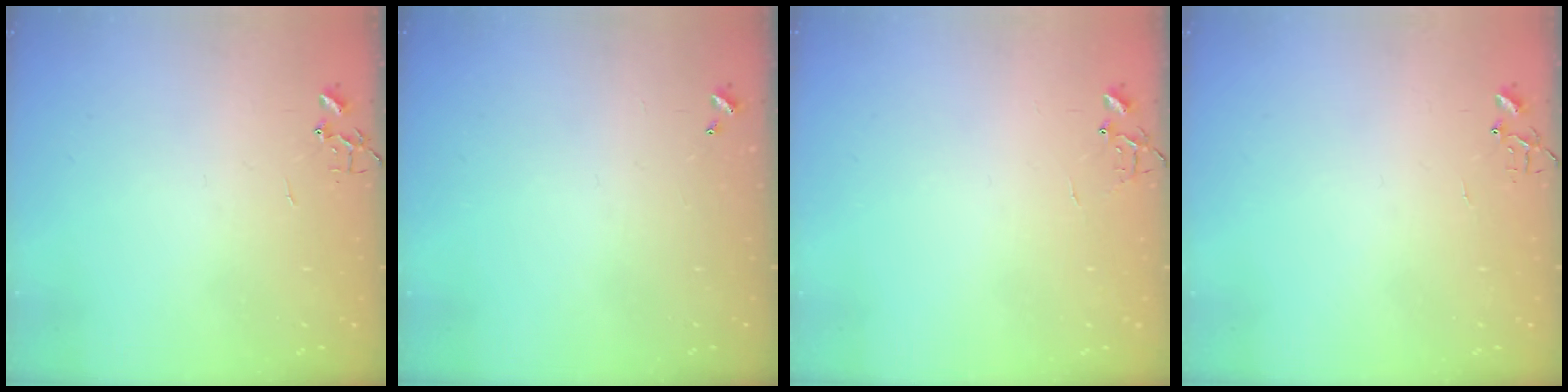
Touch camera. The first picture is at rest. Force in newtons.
{"total": 0.0}
{"total": 5.8, "press": 5.8, "slide": 0.5}
{"total": 4.9, "press": 4.8, "slide": 0.6}